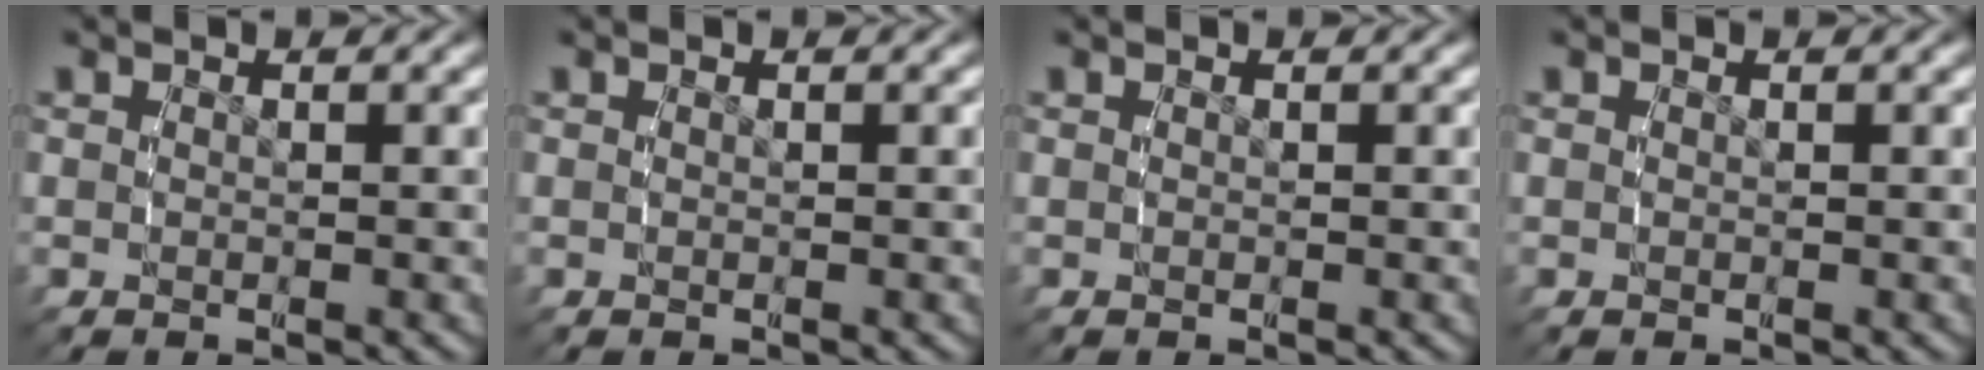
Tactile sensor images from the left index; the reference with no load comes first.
{"total": 0.0}
{"total": 0.0}
{"total": 0.0}